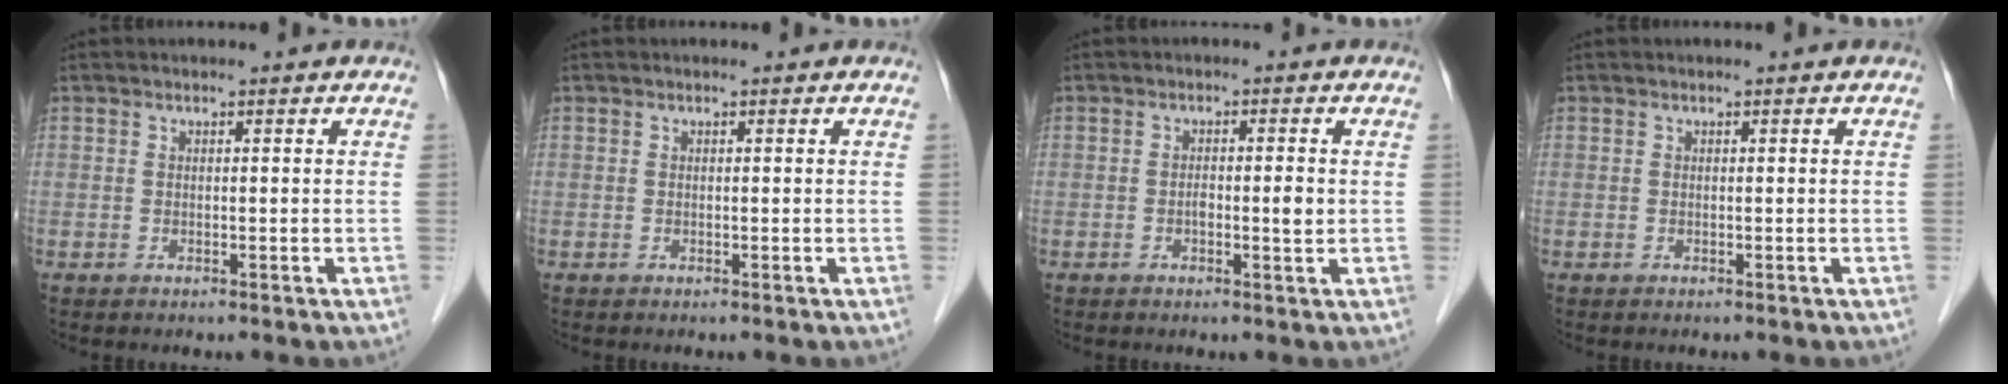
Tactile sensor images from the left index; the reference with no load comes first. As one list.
[{"total": 0.0}, {"total": 2.6, "force": [-0.3, 0.5, 2.5], "torque": [-0.043, 0.000, -0.005]}, {"total": 0.0}]